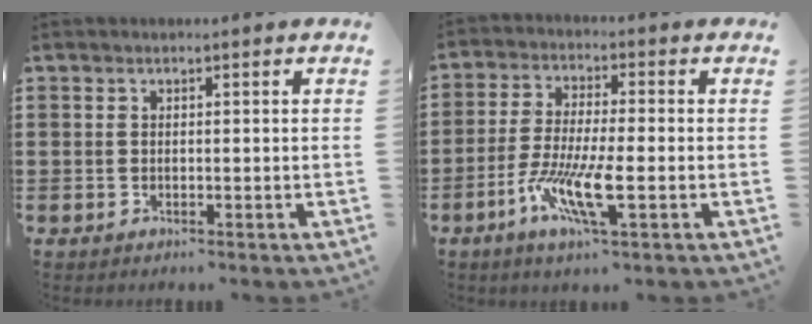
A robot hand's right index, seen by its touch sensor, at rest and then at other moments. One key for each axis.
{"total": 9.0, "fx": -3.7, "fy": 1.6, "fz": 8.1, "tx": -0.167, "ty": -0.014, "tz": -0.069}